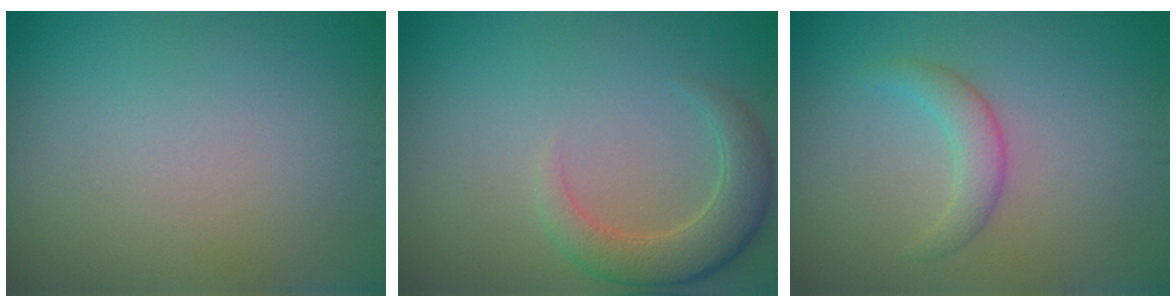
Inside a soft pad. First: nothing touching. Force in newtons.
{"total": 3.9, "press": 3.9, "slide": 0.5}
{"total": 2.1, "press": 2.1, "slide": 0.2}